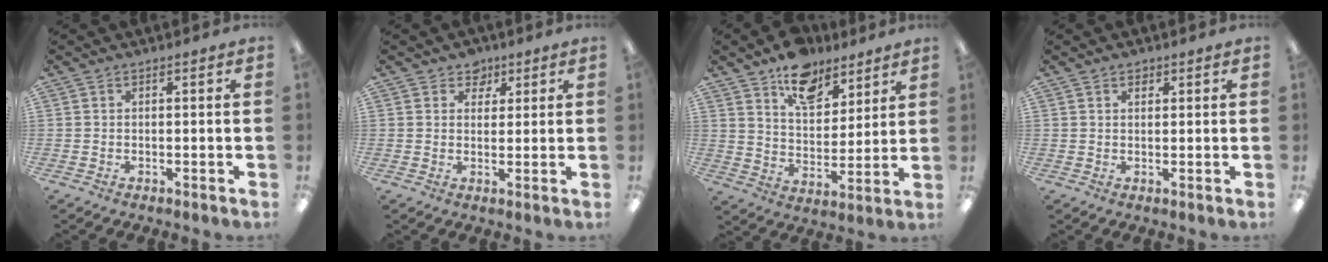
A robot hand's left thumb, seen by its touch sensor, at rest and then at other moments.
{"total": 4.0, "force": [2.6, 3.1, 0.5], "torque": [0.002, -0.010, 0.044]}
{"total": 12.3, "force": [9.3, 6.6, 4.5], "torque": [-0.059, -0.057, 0.172]}
{"total": 1.6, "force": [1.2, 0.9, 0.6], "torque": [-0.005, -0.002, 0.020]}